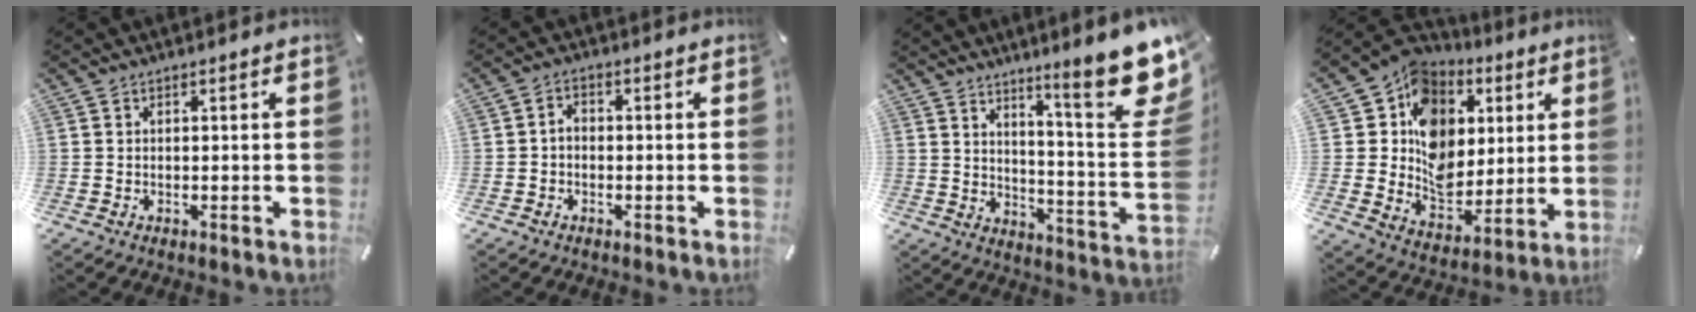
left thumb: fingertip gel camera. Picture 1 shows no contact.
{"total": 2.2, "force": [-1.0, 1.5, 1.3], "torque": [-0.024, 0.009, -0.021]}
{"total": 17.8, "force": [11.3, 3.2, 13.4], "torque": [-0.197, -0.086, 0.177]}
{"total": 14.3, "force": [2.9, 12.7, 5.9], "torque": [-0.087, -0.027, 0.061]}